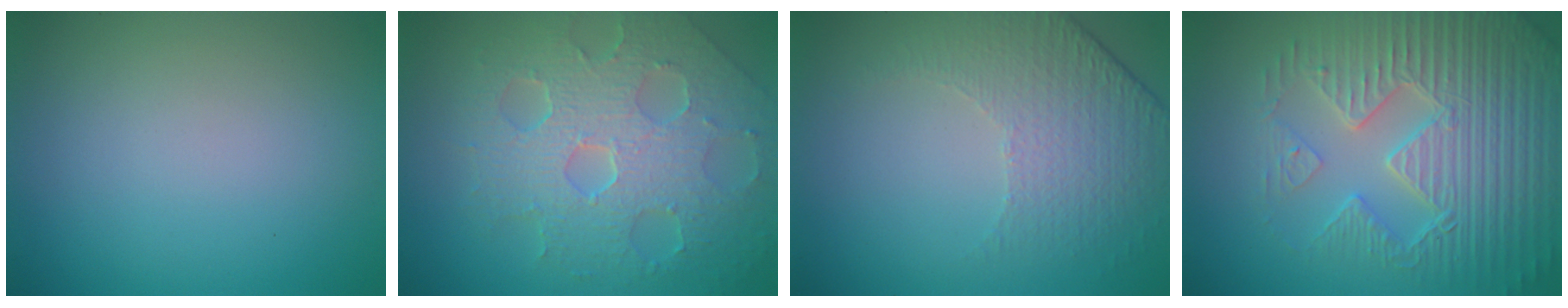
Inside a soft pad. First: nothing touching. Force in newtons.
{"total": 8.4, "press": 5.9, "slide": 6.1}
{"total": 4.7, "press": 3.1, "slide": 3.5}
{"total": 7.3, "press": 5.8, "slide": 4.4}